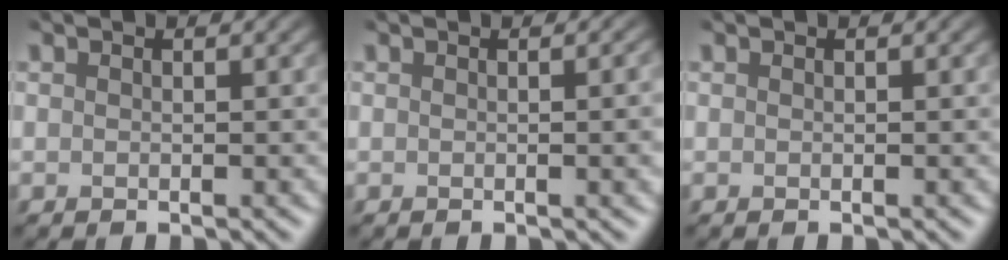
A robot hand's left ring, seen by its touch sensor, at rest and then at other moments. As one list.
[{"total": 5.1, "force": [0.8, 2.4, 4.5], "torque": [-0.020, 0.023, -0.004]}, {"total": 0.0}]